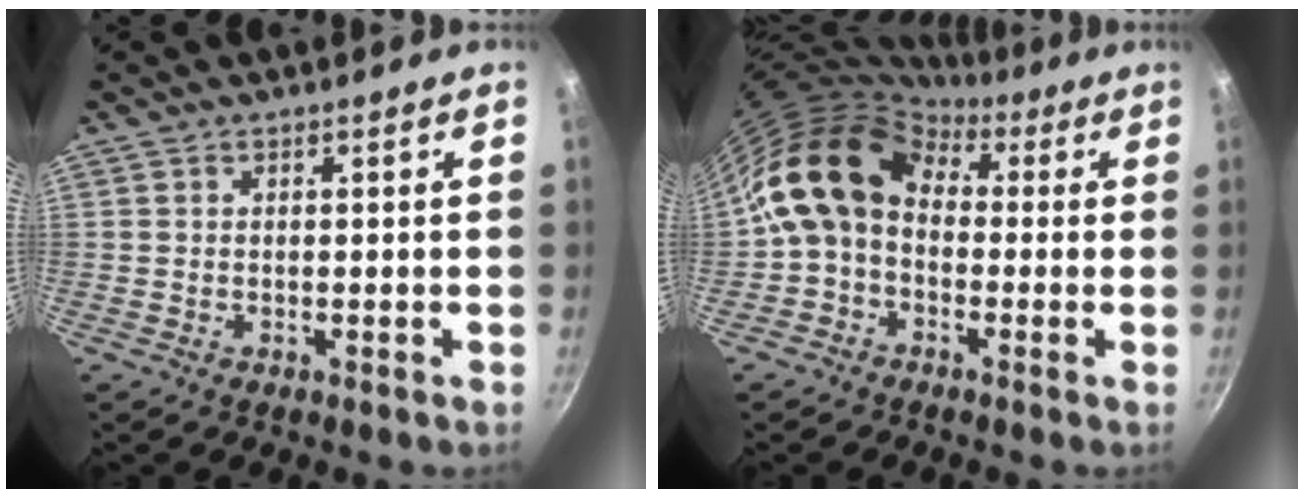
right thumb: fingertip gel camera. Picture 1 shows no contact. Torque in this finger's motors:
{"motor_torque": [-0.49, 1.72, 1.09, -1.04, 0.26]}